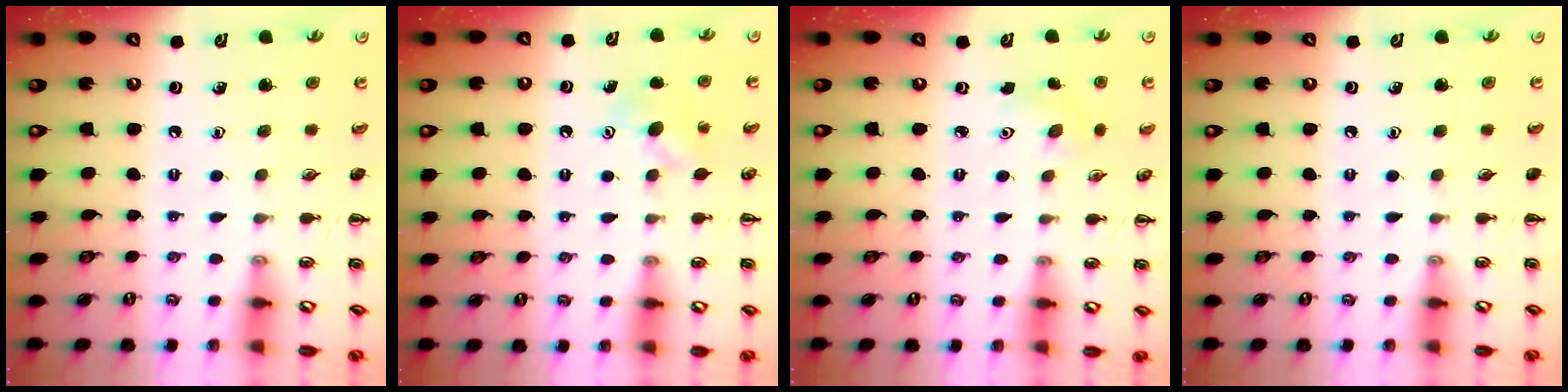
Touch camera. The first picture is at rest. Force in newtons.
{"total": 5.1, "press": 4.9, "slide": 1.4}
{"total": 4.7, "press": 4.5, "slide": 1.3}
{"total": 0.0}